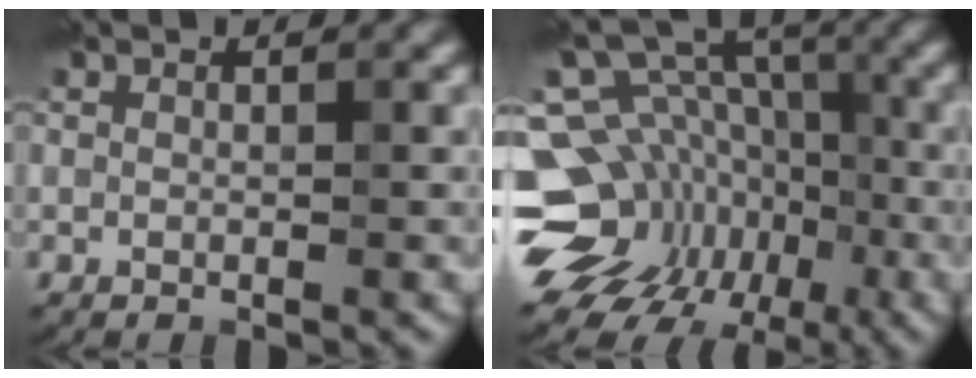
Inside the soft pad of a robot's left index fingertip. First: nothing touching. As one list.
[{"total": 14.7, "force": [-4.5, 11.6, 7.8], "torque": [-0.130, 0.011, -0.063]}]